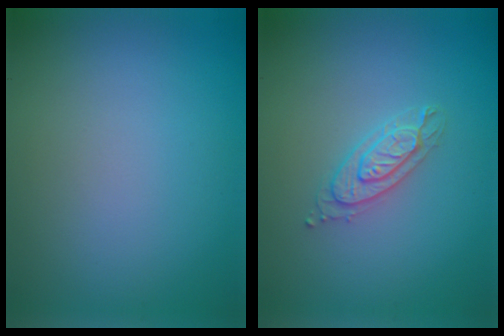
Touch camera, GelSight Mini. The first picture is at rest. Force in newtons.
{"total": 2.2, "press": 2.2, "slide": 0.3}